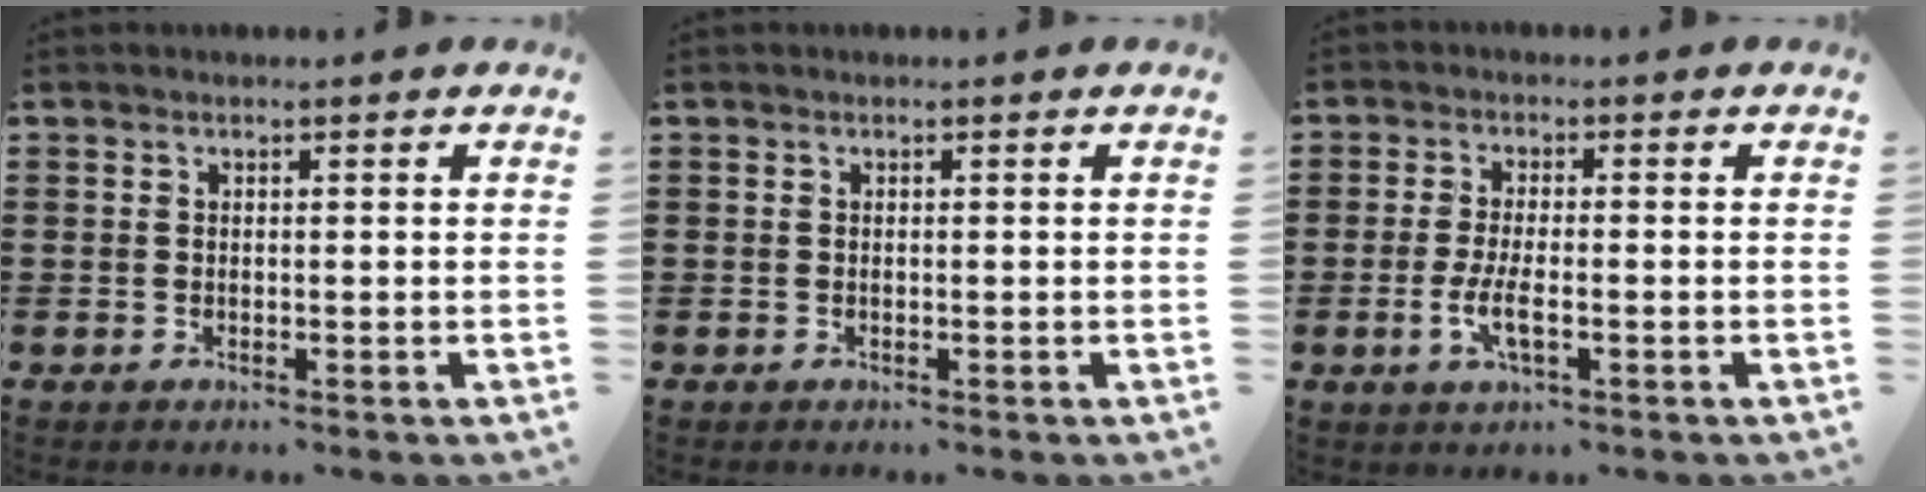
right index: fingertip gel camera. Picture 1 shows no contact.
{"total": 0.0}
{"total": 4.4, "force": [-1.4, 1.3, 3.9], "torque": [-0.086, -0.003, -0.031]}